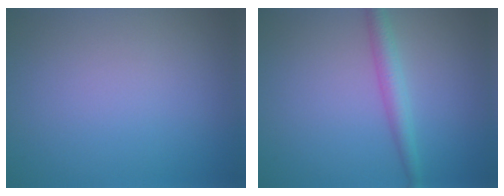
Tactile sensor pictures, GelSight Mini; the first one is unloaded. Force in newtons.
{"total": 2.4, "press": 2.4, "slide": 0.0}